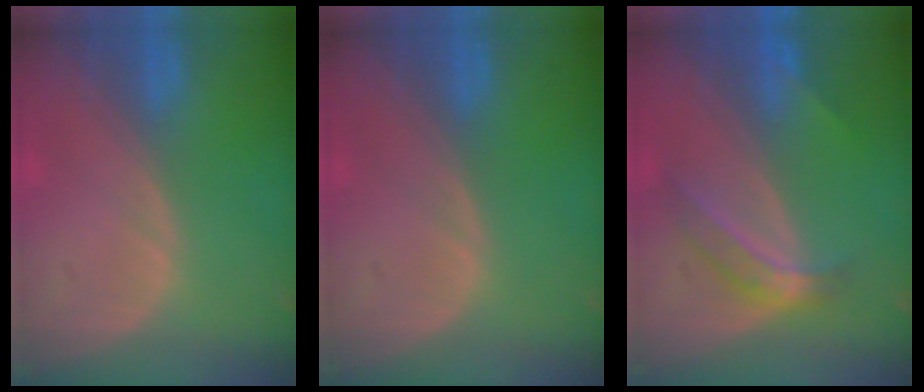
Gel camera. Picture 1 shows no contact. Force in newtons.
{"total": 0.0}
{"total": 5.4, "press": 4.7, "slide": 2.5}